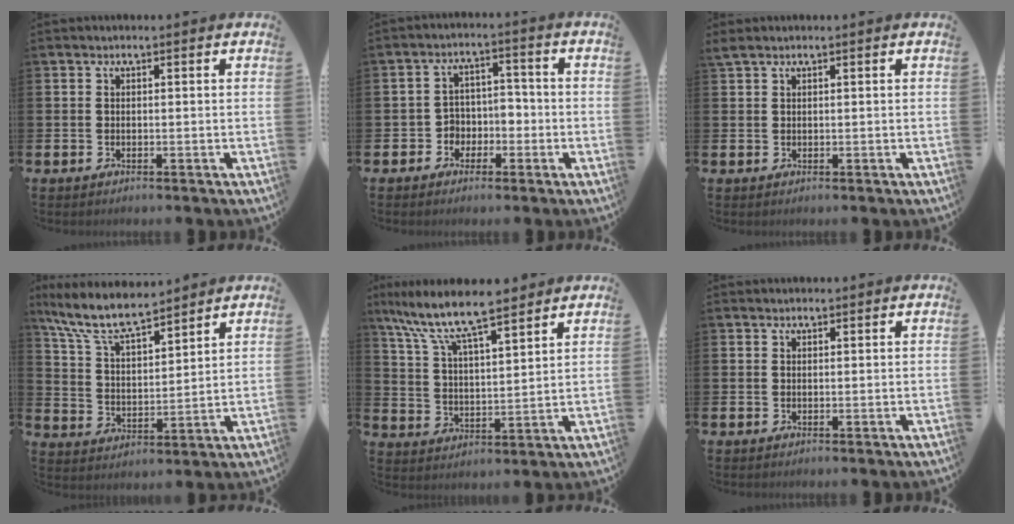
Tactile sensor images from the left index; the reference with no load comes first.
{"total": 3.7, "force": [-1.7, 3.2, 0.6], "torque": [-0.032, 0.009, -0.042]}
{"total": 1.0, "force": [0.9, 0.2, 0.5], "torque": [-0.017, 0.006, 0.017]}
{"total": 8.3, "force": [7.5, 1.5, 3.1], "torque": [-0.094, -0.038, 0.135]}
{"total": 9.7, "force": [8.5, 1.7, 4.4], "torque": [-0.122, -0.042, 0.151]}
{"total": 0.9, "force": [0.8, 0.2, -0.1], "torque": [0.011, -0.002, 0.014]}